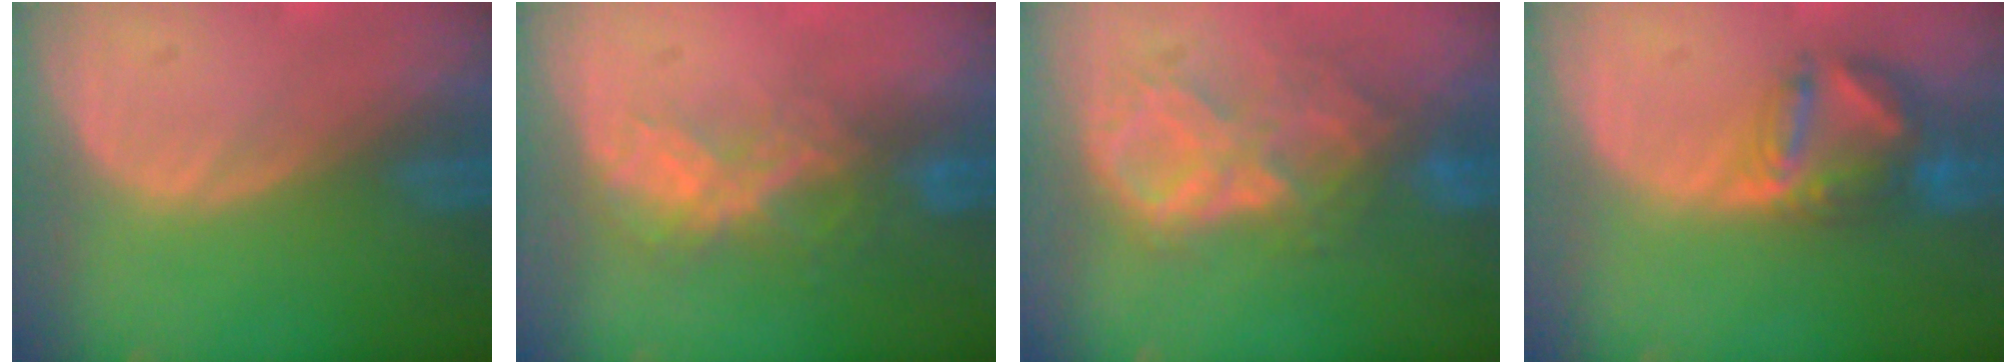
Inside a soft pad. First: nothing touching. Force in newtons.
{"total": 6.7, "press": 5.8, "slide": 3.3}
{"total": 9.1, "press": 7.9, "slide": 4.5}
{"total": 7.1, "press": 6.4, "slide": 3.2}